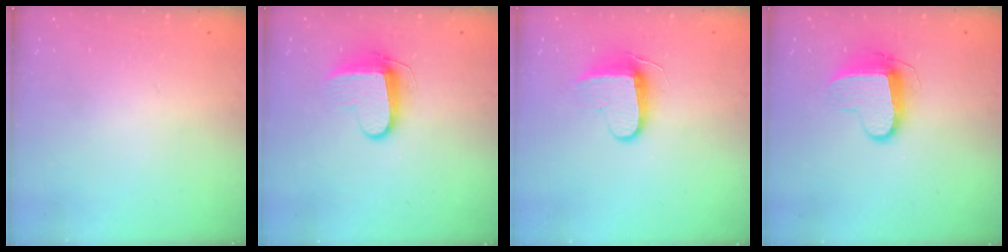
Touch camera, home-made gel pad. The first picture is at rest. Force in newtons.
{"total": 9.8, "press": 9.7, "slide": 1.1}
{"total": 8.9, "press": 8.8, "slide": 1.1}
{"total": 9.3, "press": 9.3, "slide": 0.5}